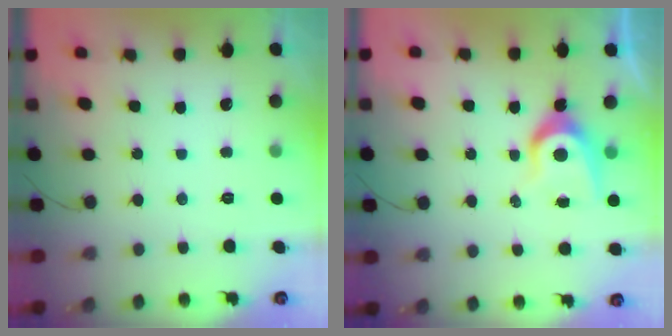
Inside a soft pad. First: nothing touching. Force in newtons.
{"total": 8.4, "press": 8.4, "slide": 0.7}